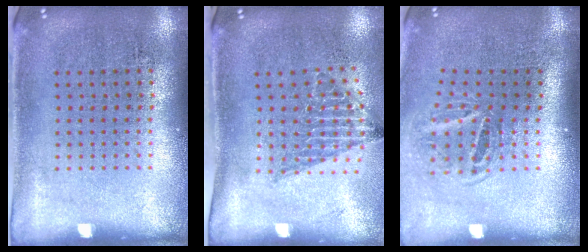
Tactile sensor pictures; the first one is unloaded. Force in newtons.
{"total": 1.4, "press": 1.1, "slide": 0.8}
{"total": 1.8, "press": 1.2, "slide": 1.4}